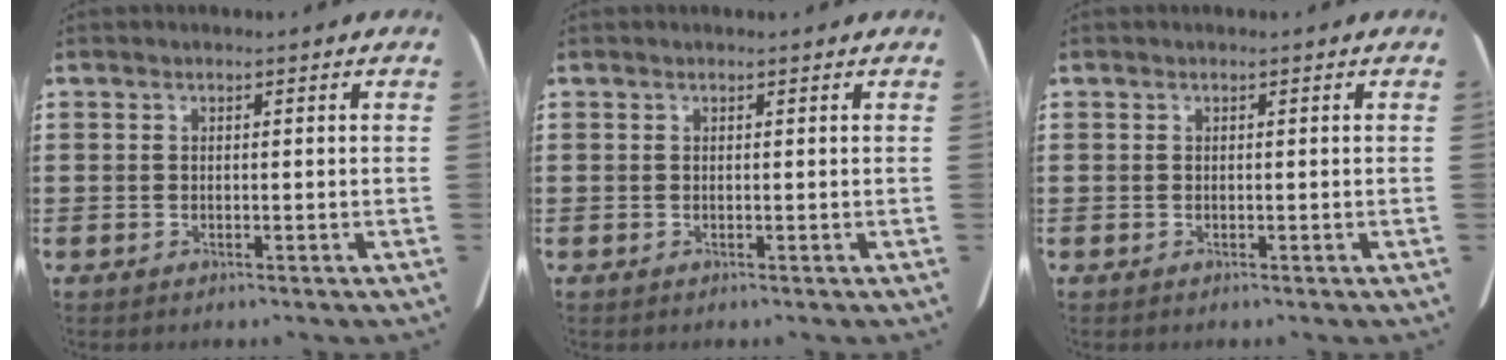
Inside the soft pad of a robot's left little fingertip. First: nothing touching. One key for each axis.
{"total": 0.0}
{"total": 0.0}